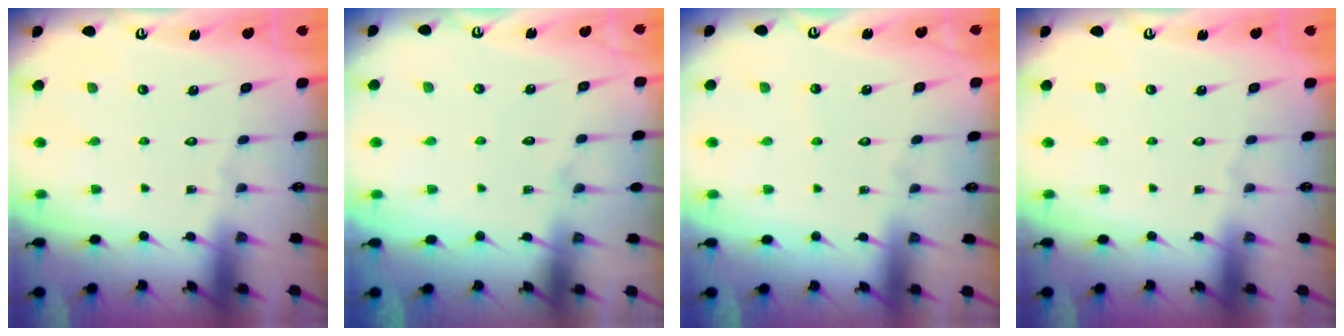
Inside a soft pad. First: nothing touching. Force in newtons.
{"total": 4.5, "press": 4.5, "slide": 0.5}
{"total": 2.3, "press": 2.3, "slide": 0.3}
{"total": 0.0}